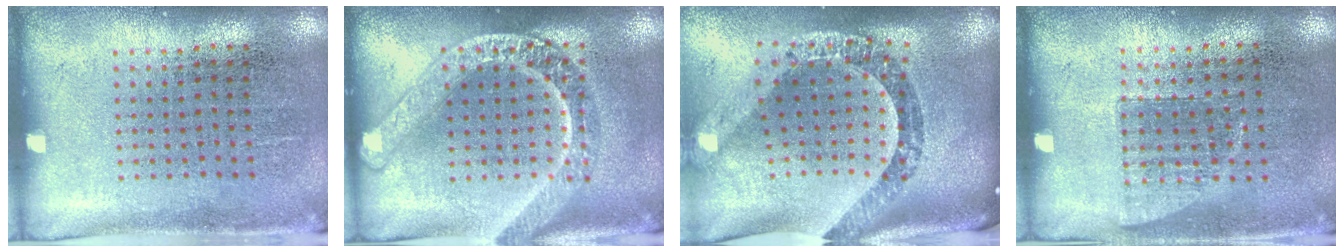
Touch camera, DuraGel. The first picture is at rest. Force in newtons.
{"total": 3.3, "press": 3.3, "slide": 0.4}
{"total": 2.6, "press": 2.0, "slide": 1.6}
{"total": 0.7, "press": 0.7, "slide": 0.2}